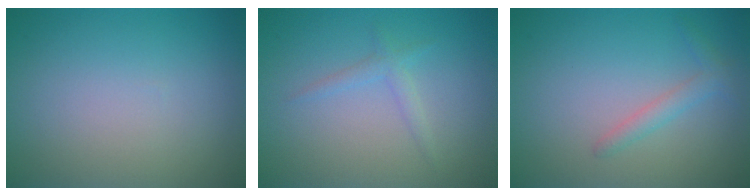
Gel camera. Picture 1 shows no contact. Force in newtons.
{"total": 1.3, "press": 1.3, "slide": 0.1}
{"total": 1.5, "press": 1.5, "slide": 0.1}